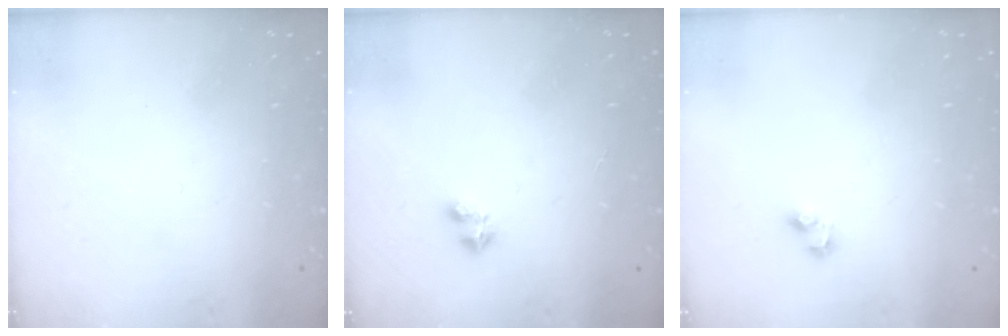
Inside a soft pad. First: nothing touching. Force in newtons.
{"total": 2.4, "press": 2.3, "slide": 0.6}
{"total": 2.7, "press": 2.5, "slide": 1.2}